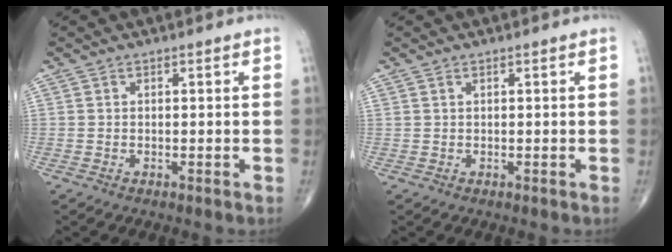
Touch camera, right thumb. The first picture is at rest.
{"total": 0.0}